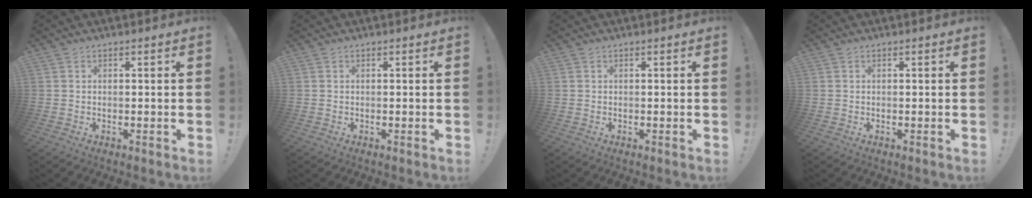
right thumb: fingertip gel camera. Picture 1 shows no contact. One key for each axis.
{"total": 0.0}
{"total": 0.0}
{"total": 0.0}